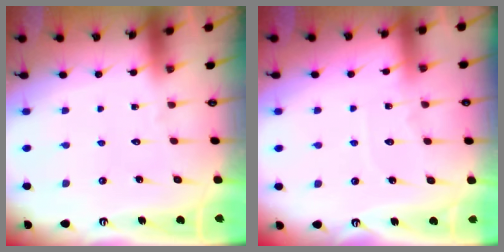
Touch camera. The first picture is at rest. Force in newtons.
{"total": 3.9, "press": 3.9, "slide": 0.5}